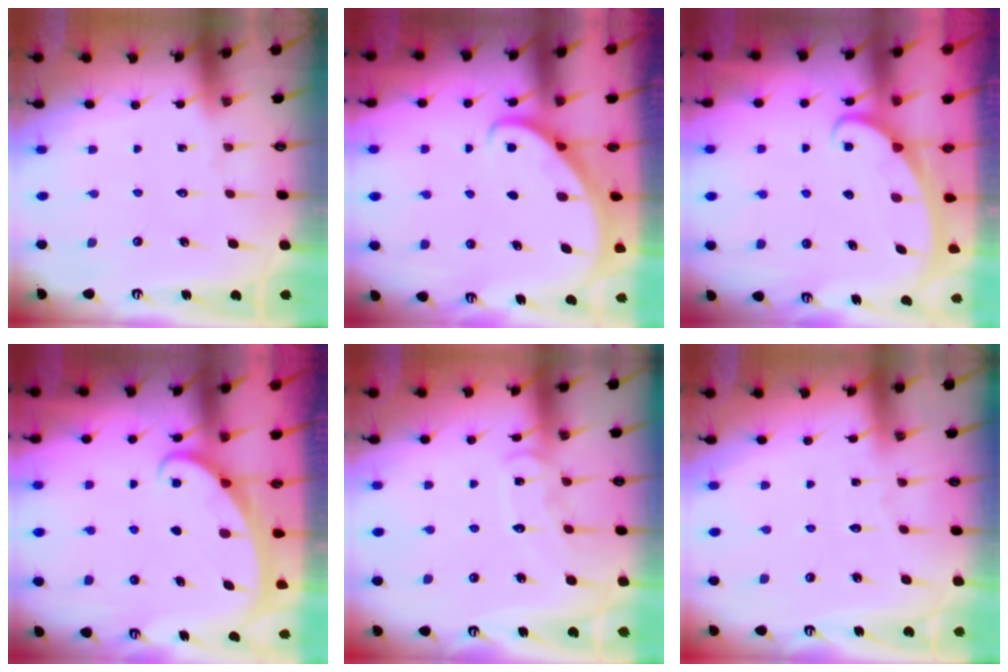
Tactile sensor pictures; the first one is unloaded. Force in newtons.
{"total": 2.8, "press": 2.8, "slide": 0.2}
{"total": 2.6, "press": 2.5, "slide": 0.3}
{"total": 2.3, "press": 2.2, "slide": 0.3}
{"total": 10.0, "press": 10.0, "slide": 0.7}
{"total": 2.6, "press": 2.6, "slide": 0.4}